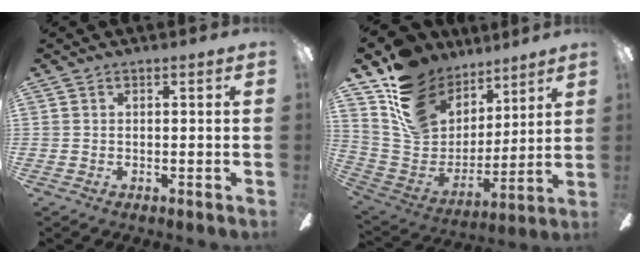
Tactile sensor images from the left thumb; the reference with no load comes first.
{"total": 17.4, "force": [9.8, 12.5, 7.2], "torque": [-0.143, -0.057, 0.191]}